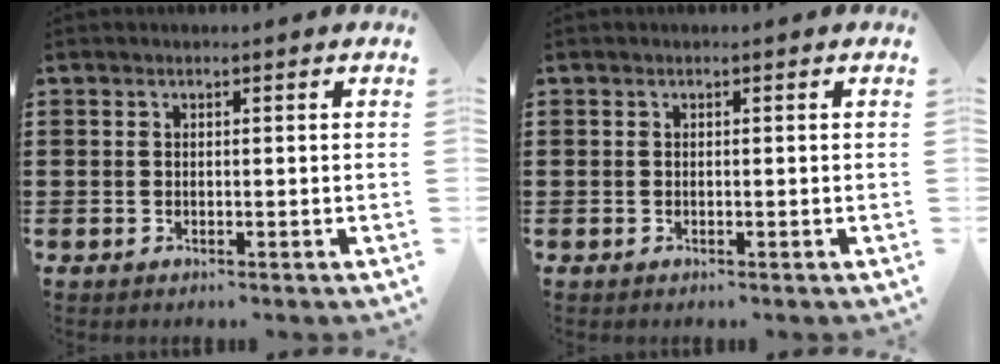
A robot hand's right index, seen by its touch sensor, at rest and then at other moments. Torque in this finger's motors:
{"motor_torque": [-0.06, -0.05, 0.09, -0.01]}